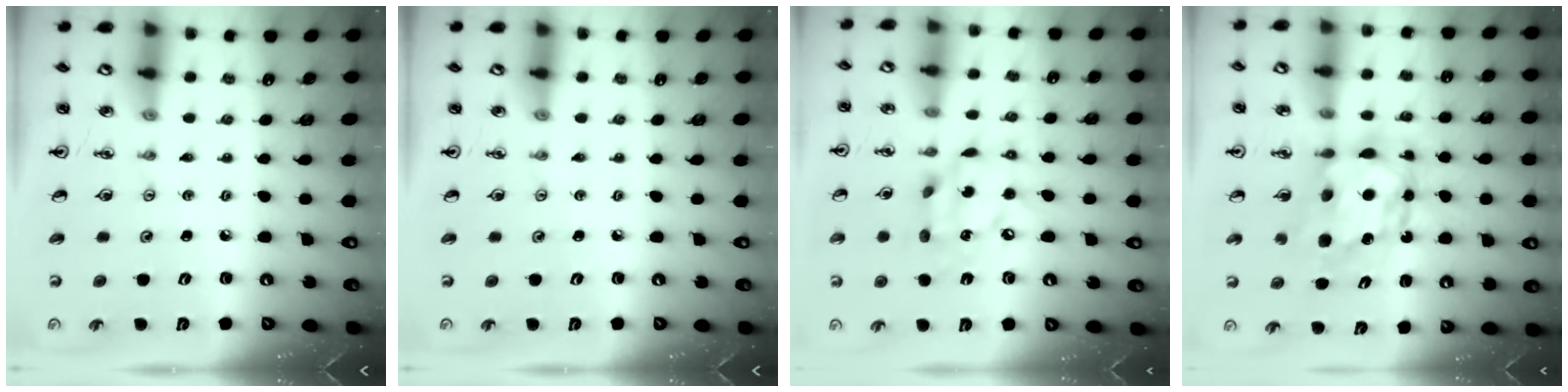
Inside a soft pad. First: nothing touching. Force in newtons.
{"total": 0.0}
{"total": 12.5, "press": 12.5, "slide": 0.9}
{"total": 9.2, "press": 9.2, "slide": 0.7}